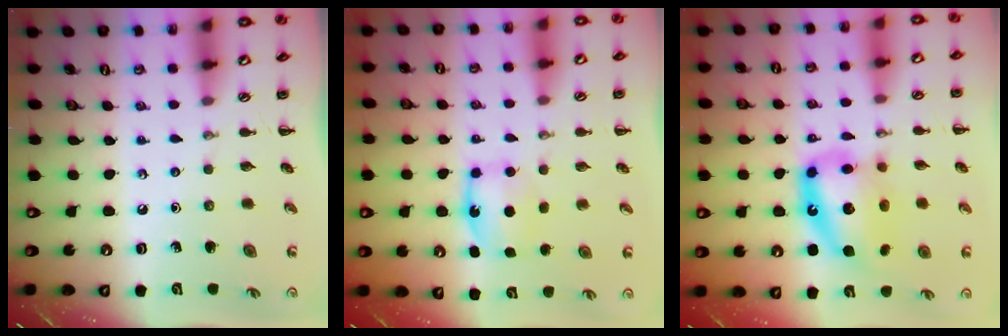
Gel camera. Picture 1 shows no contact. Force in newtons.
{"total": 6.3, "press": 6.1, "slide": 1.5}
{"total": 15.3, "press": 14.8, "slide": 3.9}